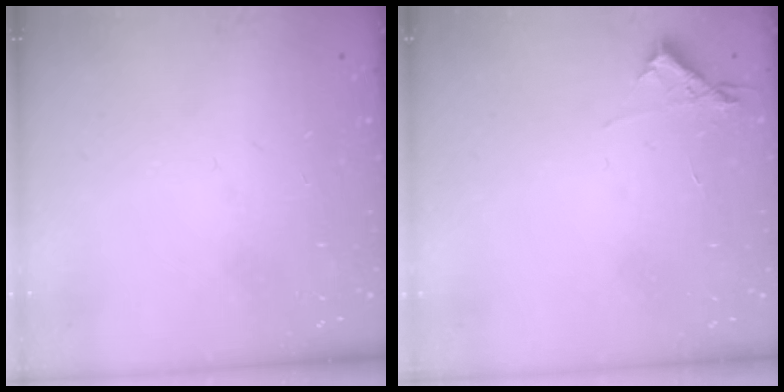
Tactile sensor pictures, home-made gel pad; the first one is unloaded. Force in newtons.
{"total": 5.0, "press": 4.9, "slide": 0.7}